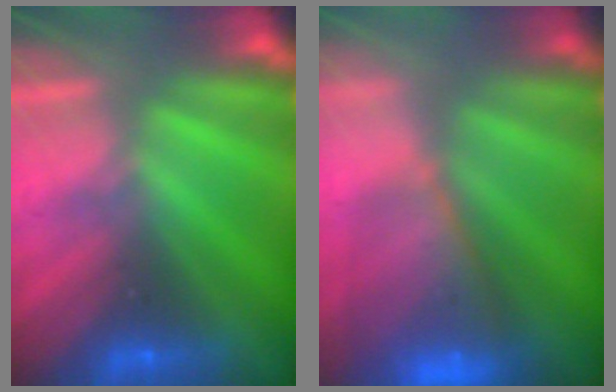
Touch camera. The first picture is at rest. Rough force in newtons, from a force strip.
{"total": 6.4}